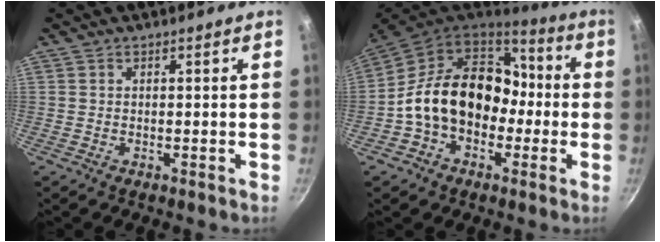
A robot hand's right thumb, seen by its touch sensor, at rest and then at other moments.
{"total": 19.5, "force": [-1.7, 14.8, 12.5], "torque": [-0.171, 0.060, -0.035]}